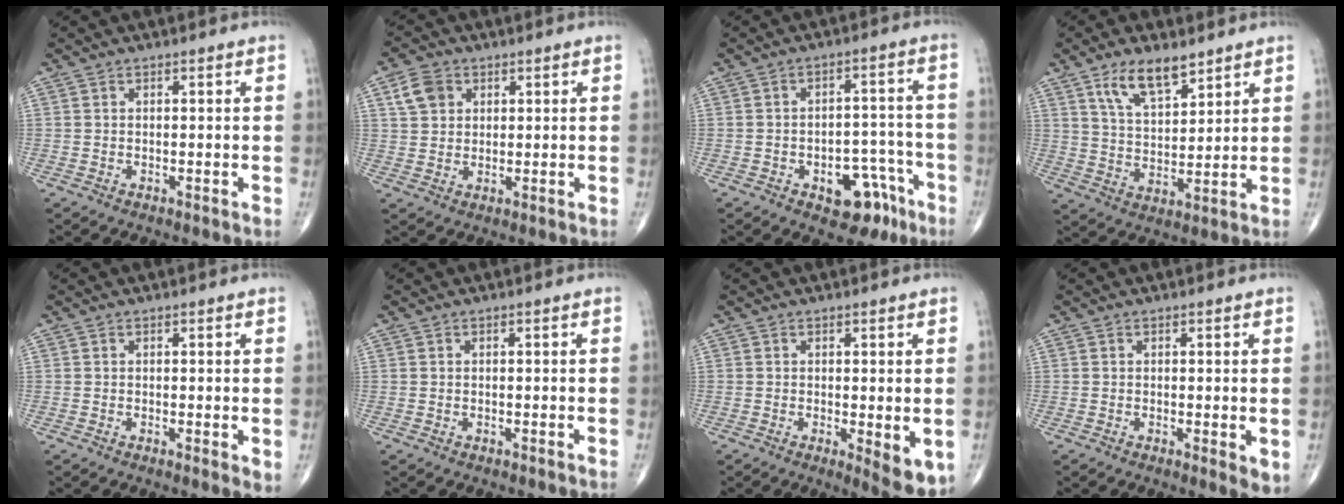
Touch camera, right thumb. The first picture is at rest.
{"total": 5.6, "force": [2.3, 4.4, 2.6], "torque": [-0.031, 0.001, 0.043]}
{"total": 10.1, "force": [-5.4, 5.8, 6.2], "torque": [-0.039, 0.050, -0.065]}
{"total": 9.8, "force": [6.3, 4.2, 6.2], "torque": [-0.089, -0.035, 0.123]}
{"total": 2.2, "force": [0.3, 0.6, 2.1], "torque": [-0.026, -0.009, 0.004]}
{"total": 0.0}
{"total": 6.0, "force": [-0.9, 1.8, 5.6], "torque": [-0.064, -0.017, -0.008]}
{"total": 3.2, "force": [0.1, 0.9, 3.1], "torque": [-0.037, -0.012, 0.001]}